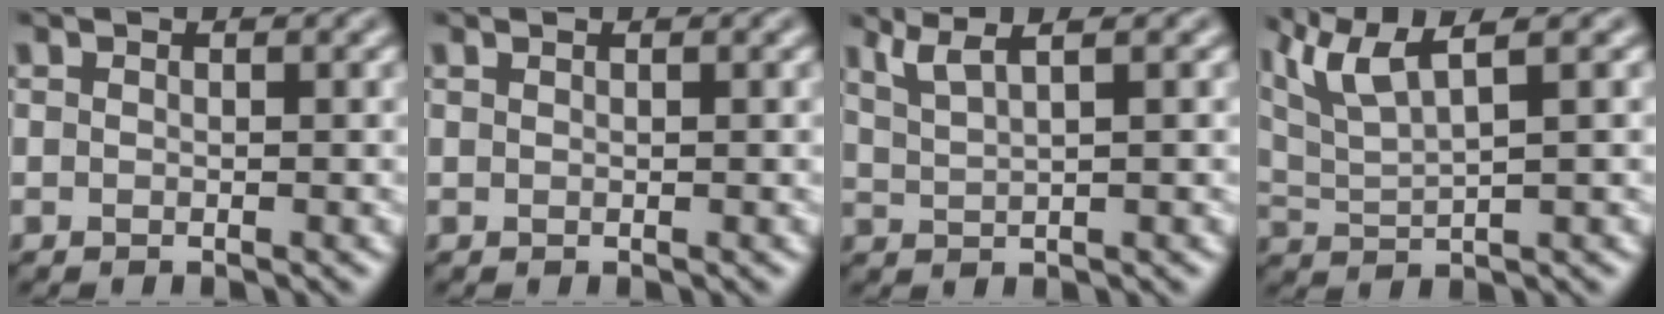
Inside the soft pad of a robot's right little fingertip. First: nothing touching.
{"total": 0.0}
{"total": 2.8, "force": [1.9, -2.0, 0.0], "torque": [-0.006, 0.004, 0.039]}
{"total": 4.2, "force": [3.5, -1.5, 1.8], "torque": [-0.041, 0.016, 0.069]}